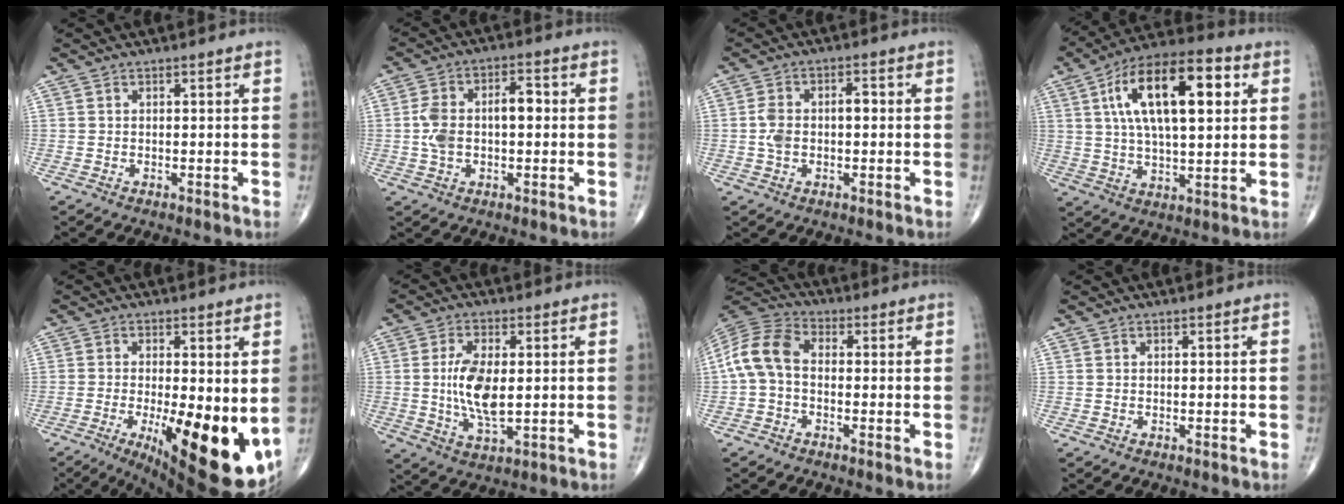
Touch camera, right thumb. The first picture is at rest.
{"total": 9.6, "force": [0.0, 5.4, 8.0], "torque": [-0.151, 0.030, 0.001]}
{"total": 6.0, "force": [-0.1, 3.6, 4.8], "torque": [-0.095, 0.023, -0.004]}
{"total": 20.3, "force": [5.8, 8.6, 17.5], "torque": [-0.284, 0.012, 0.088]}
{"total": 19.0, "force": [-3.9, 6.4, 17.5], "torque": [-0.212, -0.030, -0.034]}
{"total": 9.9, "force": [0.4, 4.3, 8.9], "torque": [-0.175, -0.014, 0.010]}
{"total": 9.2, "force": [-0.5, 6.1, 6.8], "torque": [-0.136, 0.027, -0.026]}
{"total": 0.0}